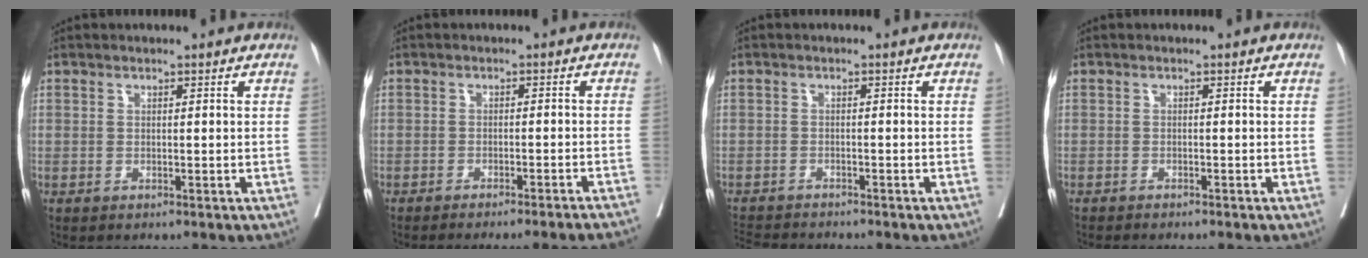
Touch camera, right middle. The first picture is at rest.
{"total": 13.0, "force": [-12.0, -1.1, 4.8], "torque": [-0.043, -0.027, -0.144]}
{"total": 6.6, "force": [-6.3, 0.5, 1.9], "torque": [-0.028, -0.012, -0.101]}
{"total": 4.8, "force": [-4.2, 0.5, 2.3], "torque": [-0.026, -0.007, -0.055]}